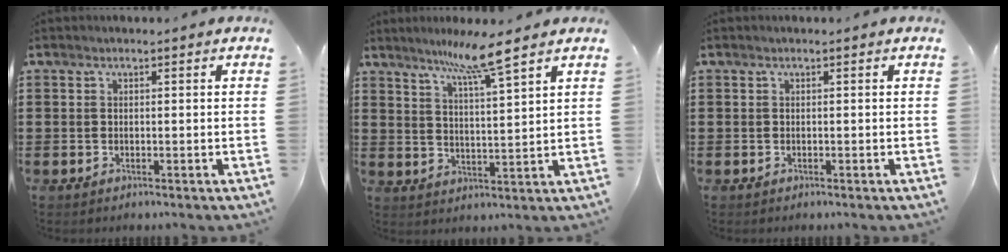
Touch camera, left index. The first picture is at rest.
{"total": 7.3, "force": [5.6, -0.6, 4.7], "torque": [-0.101, -0.019, 0.094]}
{"total": 0.0}